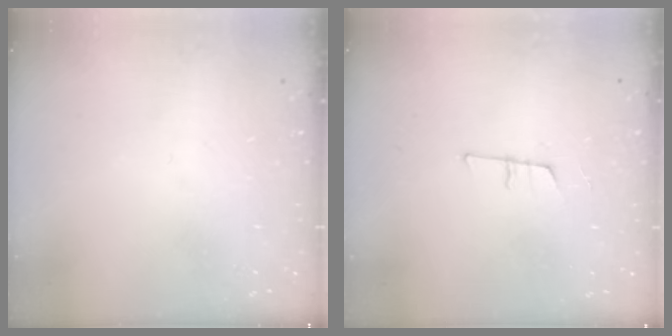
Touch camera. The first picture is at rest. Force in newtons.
{"total": 7.6, "press": 7.0, "slide": 3.0}